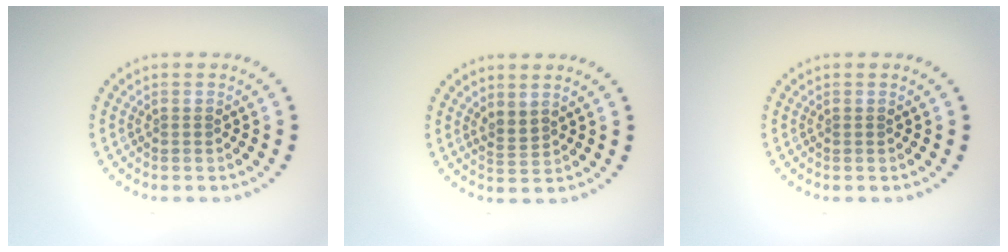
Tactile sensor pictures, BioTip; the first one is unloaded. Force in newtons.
{"total": 1.5, "press": 1.1, "slide": 1.0}
{"total": 0.0}